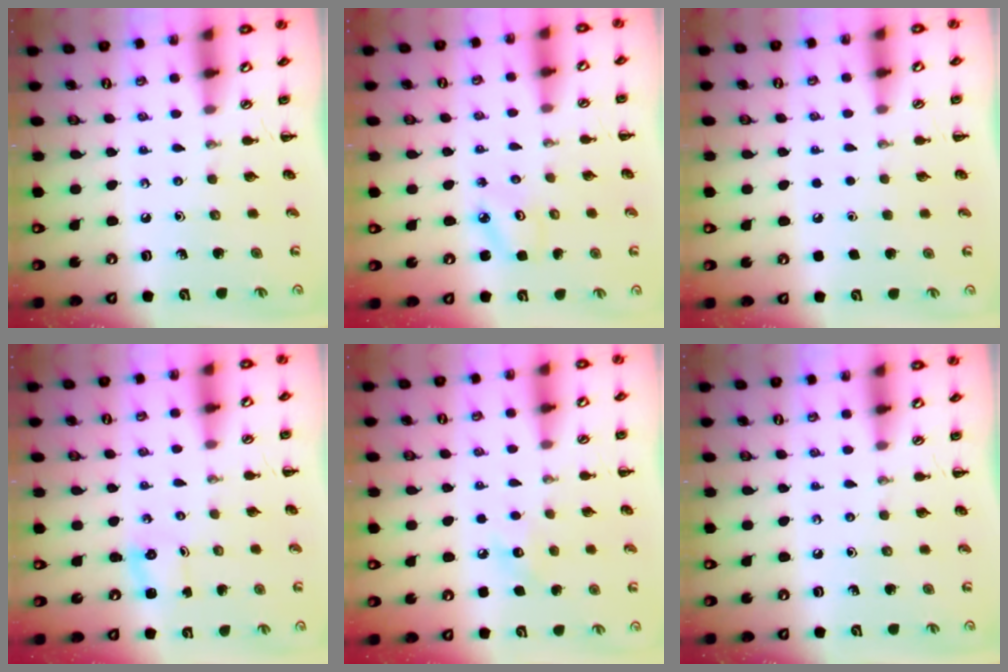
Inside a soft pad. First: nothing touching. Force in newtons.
{"total": 2.9, "press": 2.8, "slide": 0.5}
{"total": 1.7, "press": 1.7, "slide": 0.1}
{"total": 0.9, "press": 0.9, "slide": 0.3}
{"total": 6.7, "press": 6.5, "slide": 1.7}
{"total": 0.0}